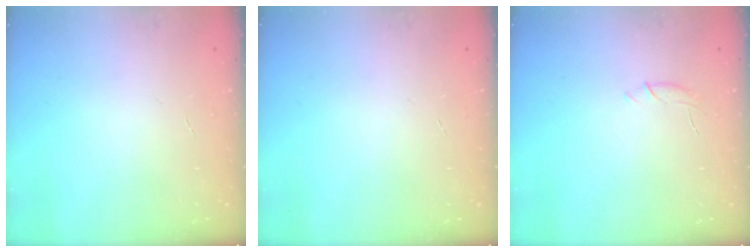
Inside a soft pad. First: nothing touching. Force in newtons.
{"total": 0.0}
{"total": 5.3, "press": 5.2, "slide": 1.2}